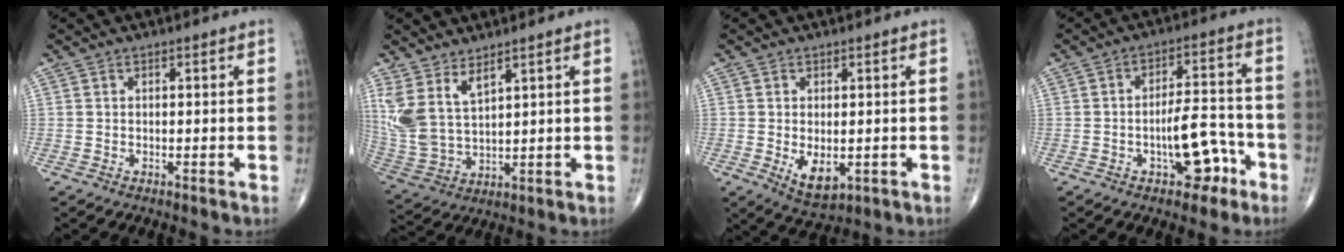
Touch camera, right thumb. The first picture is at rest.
{"total": 9.5, "force": [5.8, 4.1, 6.4], "torque": [-0.135, -0.029, 0.136]}
{"total": 5.9, "force": [-1.1, 3.2, 4.8], "torque": [-0.070, -0.014, -0.005]}
{"total": 9.6, "force": [-4.1, 4.5, 7.4], "torque": [-0.092, 0.043, -0.057]}